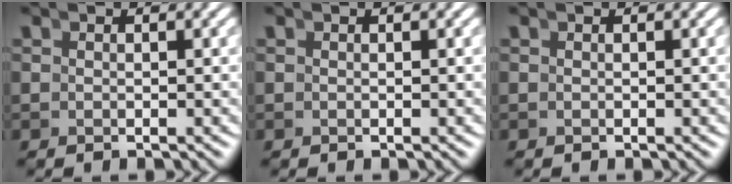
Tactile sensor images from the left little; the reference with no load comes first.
{"total": 0.0}
{"total": 0.0}